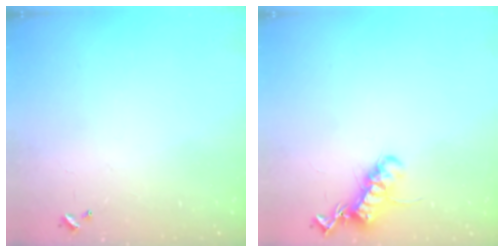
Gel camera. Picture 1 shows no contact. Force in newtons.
{"total": 13.0, "press": 13.0, "slide": 0.3}